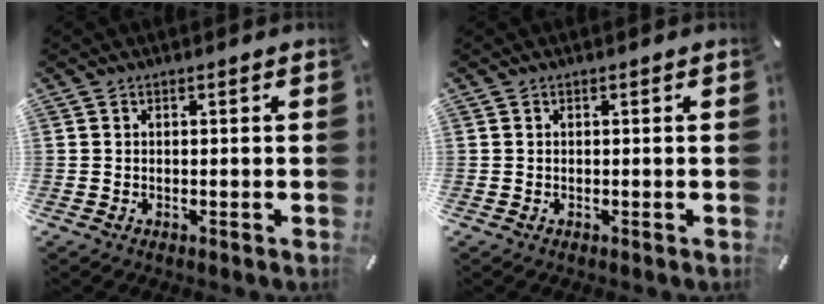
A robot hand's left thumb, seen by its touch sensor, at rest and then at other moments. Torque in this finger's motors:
{"motor_torque": [0.00, 0.00, 0.00, 0.00, 0.00]}